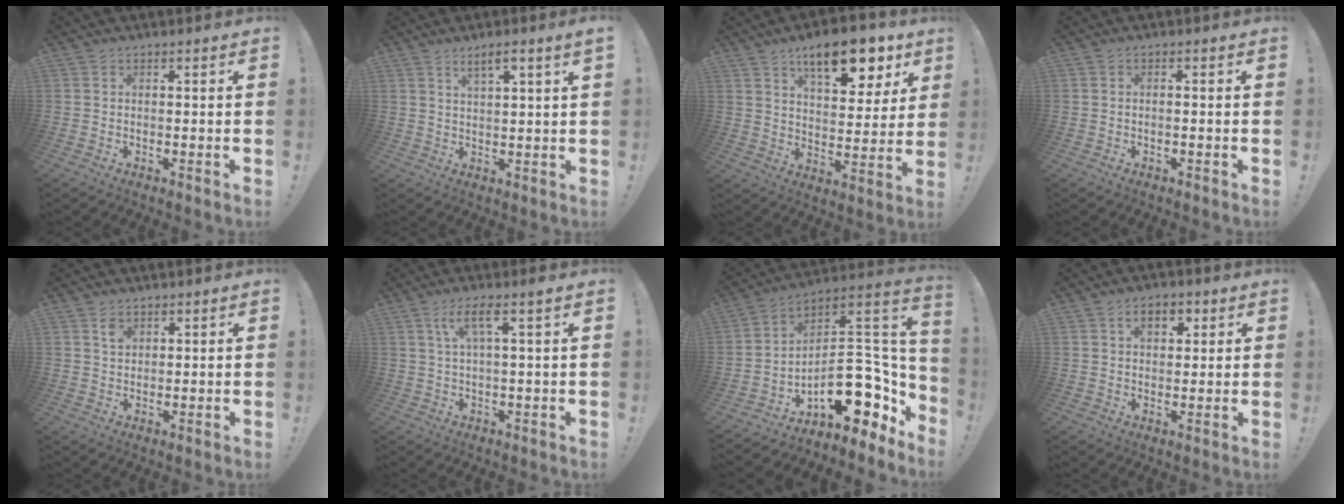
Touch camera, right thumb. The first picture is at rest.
{"total": 4.0, "force": [2.5, 0.0, 3.1], "torque": [-0.055, -0.009, 0.040]}
{"total": 15.5, "force": [10.2, 5.9, 10.1], "torque": [-0.139, -0.056, 0.167]}
{"total": 1.2, "force": [-0.9, -0.1, 0.7], "torque": [-0.016, 0.003, -0.016]}
{"total": 2.8, "force": [1.6, 1.9, 1.3], "torque": [-0.013, -0.006, 0.026]}
{"total": 6.3, "force": [2.0, 0.4, 6.0], "torque": [-0.116, 0.005, 0.031]}
{"total": 19.3, "force": [-5.1, 10.6, 15.3], "torque": [-0.205, 0.011, -0.072]}
{"total": 5.8, "force": [2.2, 3.7, 3.8], "torque": [-0.053, 0.002, 0.035]}